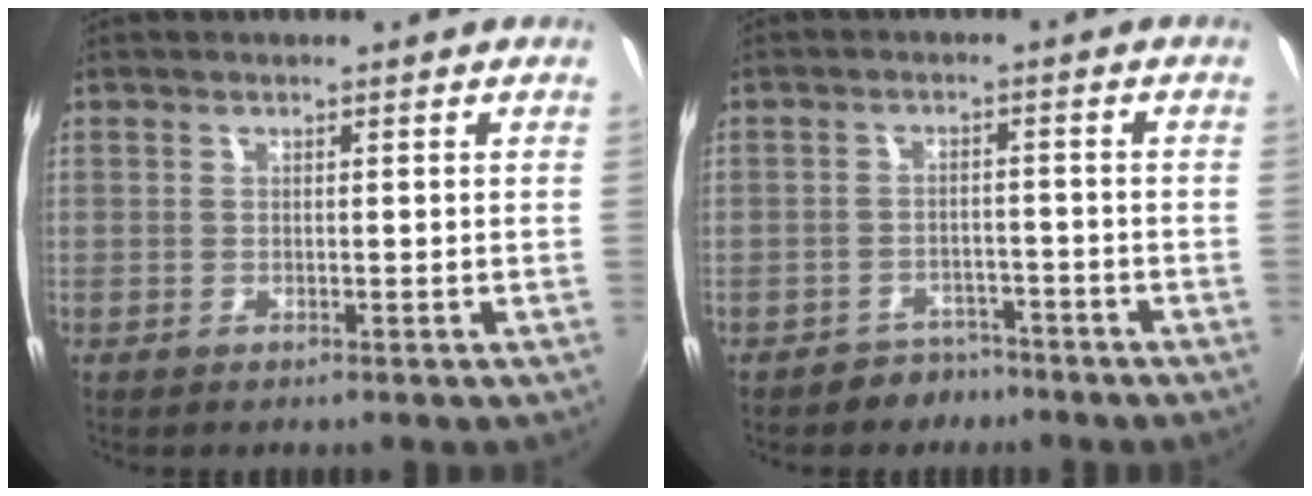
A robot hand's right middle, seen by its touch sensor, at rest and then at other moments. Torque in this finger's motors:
{"motor_torque": [0.48, -0.59, -0.02, -0.01]}